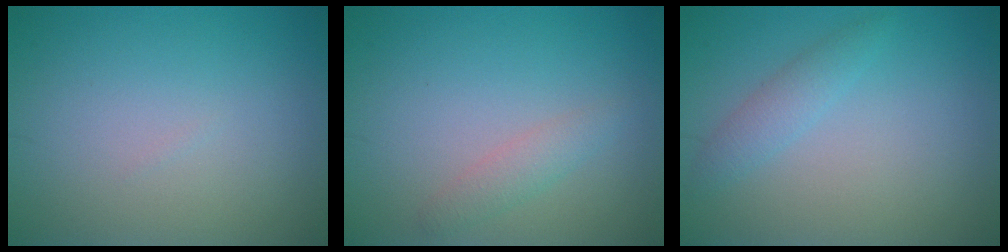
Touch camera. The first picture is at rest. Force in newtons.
{"total": 1.6, "press": 1.6, "slide": 0.1}
{"total": 1.8, "press": 1.8, "slide": 0.1}